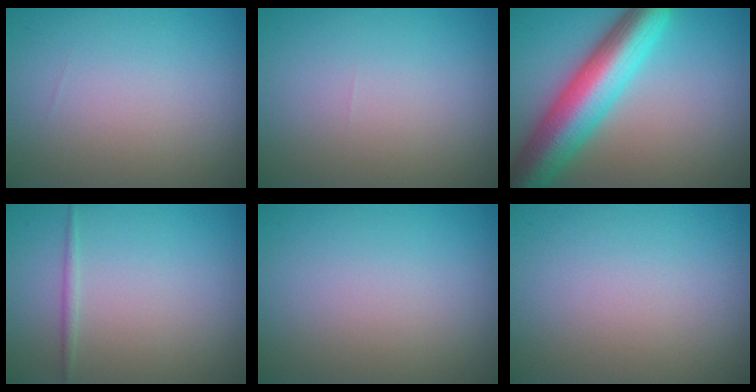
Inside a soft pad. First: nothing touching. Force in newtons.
{"total": 0.0}
{"total": 9.0, "press": 9.0, "slide": 0.3}
{"total": 0.7, "press": 0.7, "slide": 0.0}
{"total": 0.0}
{"total": 0.0}